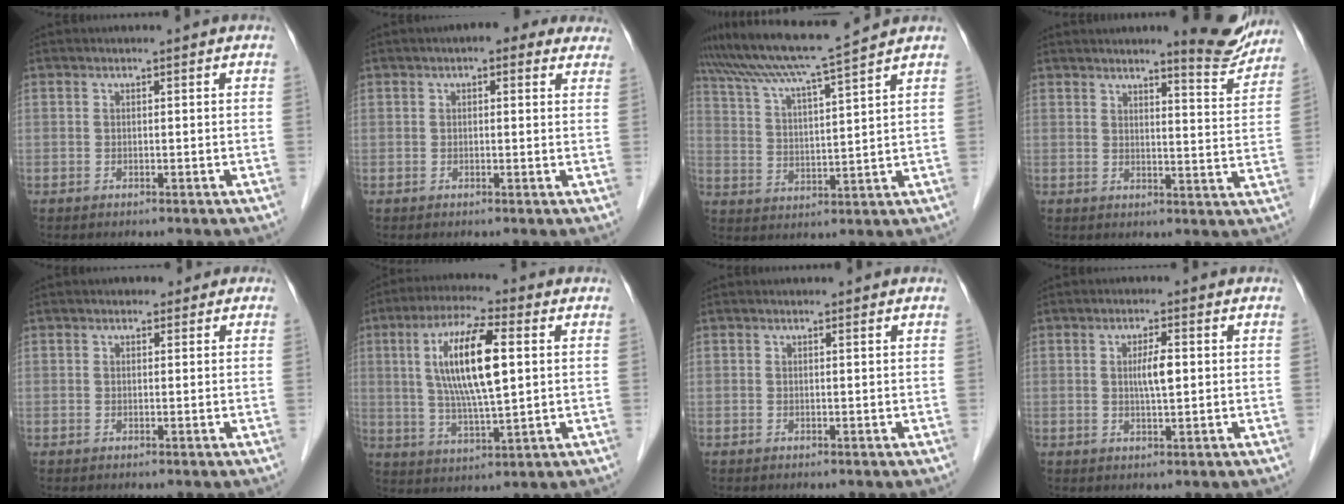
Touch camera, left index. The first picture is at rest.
{"total": 5.3, "force": [3.5, 2.1, 3.3], "torque": [-0.028, 0.027, 0.038]}
{"total": 12.3, "force": [10.6, -2.0, 5.9], "torque": [-0.108, 0.004, 0.178]}
{"total": 7.8, "force": [7.0, 0.5, 3.4], "torque": [-0.039, -0.025, 0.082]}
{"total": 1.5, "force": [0.8, 1.2, 0.4], "torque": [0.000, 0.009, 0.004]}
{"total": 12.5, "force": [2.3, 2.1, 12.1], "torque": [-0.232, 0.007, 0.042]}
{"total": 0.0}
{"total": 3.3, "force": [0.3, 0.4, 3.2], "torque": [-0.056, 0.000, 0.006]}